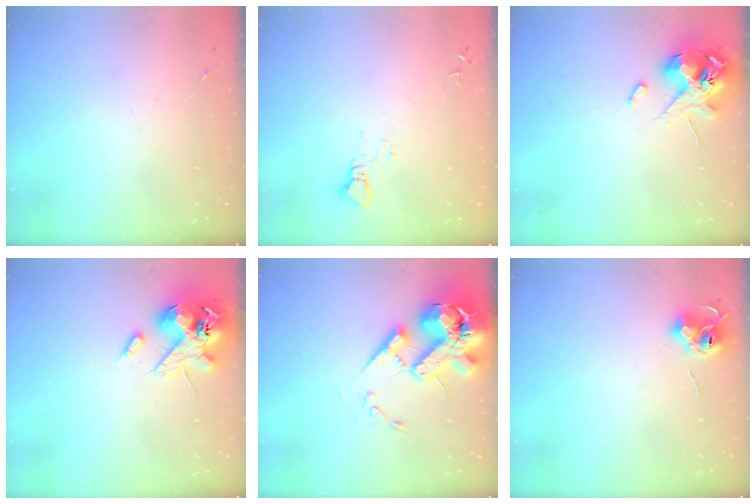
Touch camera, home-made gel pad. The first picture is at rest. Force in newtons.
{"total": 2.4, "press": 2.4, "slide": 0.1}
{"total": 13.6, "press": 13.5, "slide": 1.9}
{"total": 15.7, "press": 15.5, "slide": 2.7}
{"total": 20.8, "press": 20.5, "slide": 3.5}
{"total": 8.7, "press": 8.7, "slide": 0.4}